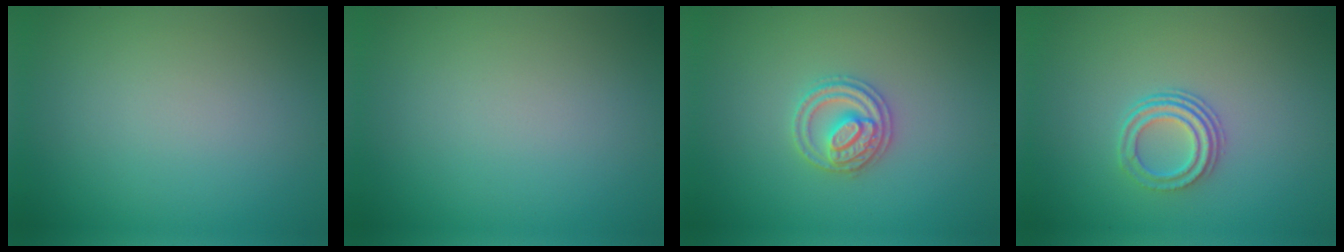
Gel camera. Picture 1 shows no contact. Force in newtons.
{"total": 0.0}
{"total": 2.8, "press": 2.7, "slide": 0.5}
{"total": 3.0, "press": 2.2, "slide": 2.0}